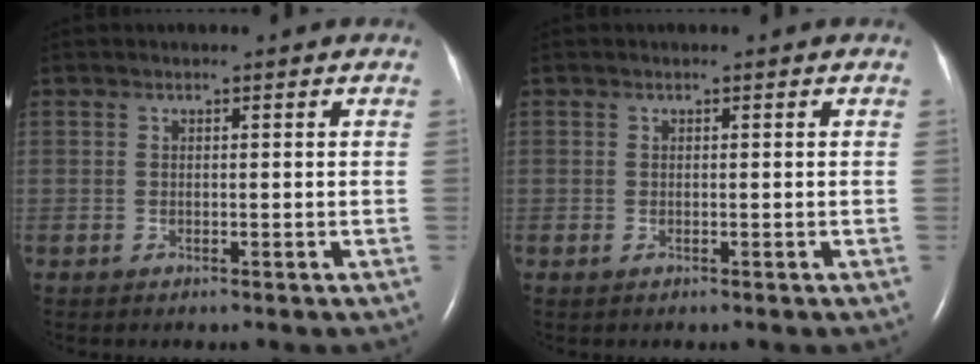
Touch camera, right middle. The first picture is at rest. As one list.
[{"total": 0.0}]